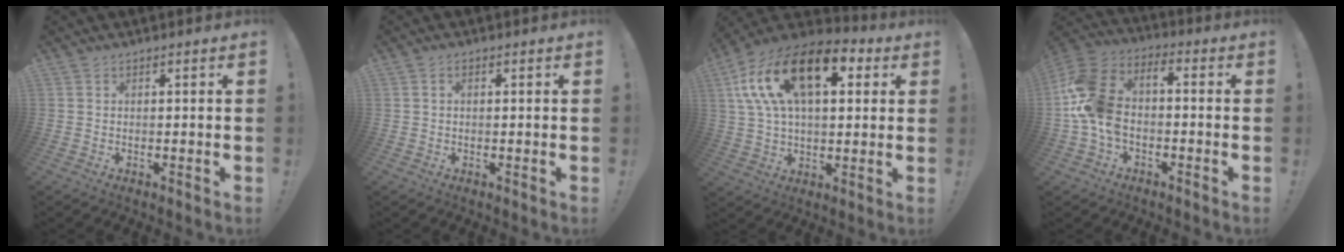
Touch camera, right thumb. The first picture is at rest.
{"total": 0.9, "force": [0.1, 0.5, 0.8], "torque": [-0.018, 0.003, 0.002]}
{"total": 22.4, "force": [8.4, 11.5, 17.2], "torque": [-0.302, -0.021, 0.146]}
{"total": 13.7, "force": [-2.9, 9.4, 9.5], "torque": [-0.194, 0.021, -0.053]}